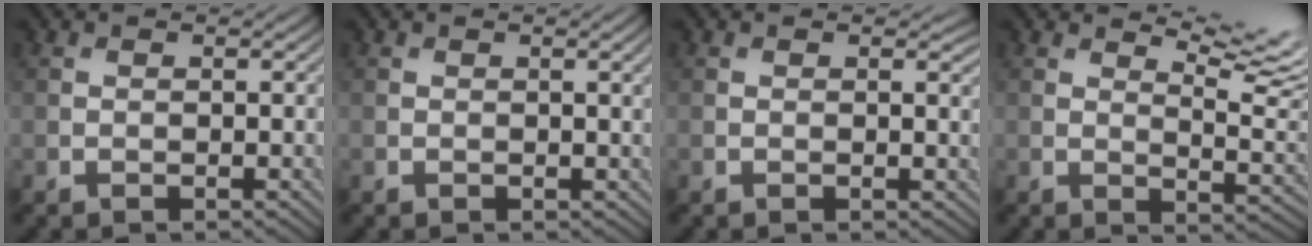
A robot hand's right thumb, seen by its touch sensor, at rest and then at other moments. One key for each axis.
{"total": 1.8, "fx": 0.6, "fy": 0.3, "fz": 1.7, "tx": -0.021, "ty": 0.002, "tz": 0.008}
{"total": 1.2, "fx": 0.5, "fy": 0.3, "fz": 1.1, "tx": -0.012, "ty": -0.005, "tz": 0.006}
{"total": 8.1, "fx": 5.4, "fy": 1.9, "fz": 5.7, "tx": -0.096, "ty": 0.007, "tz": 0.083}